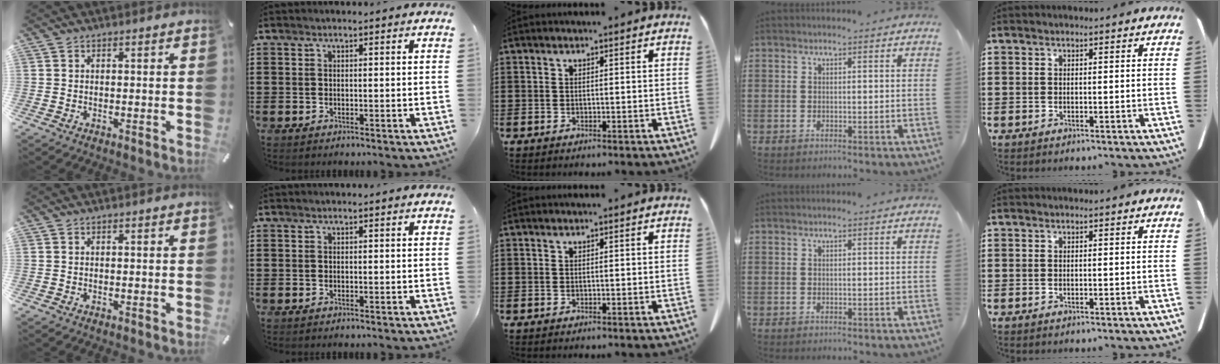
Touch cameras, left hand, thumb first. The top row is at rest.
{}